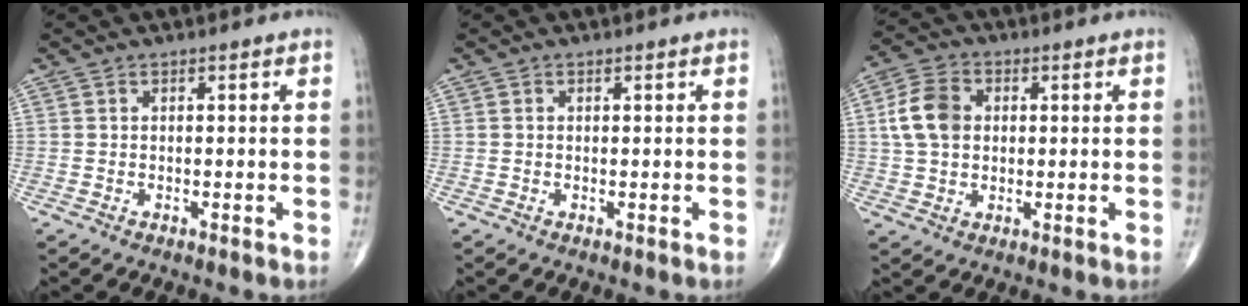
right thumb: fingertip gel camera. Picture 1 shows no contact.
{"total": 0.0}
{"total": 8.5, "force": [1.2, 6.3, 5.6], "torque": [-0.098, 0.011, 0.019]}